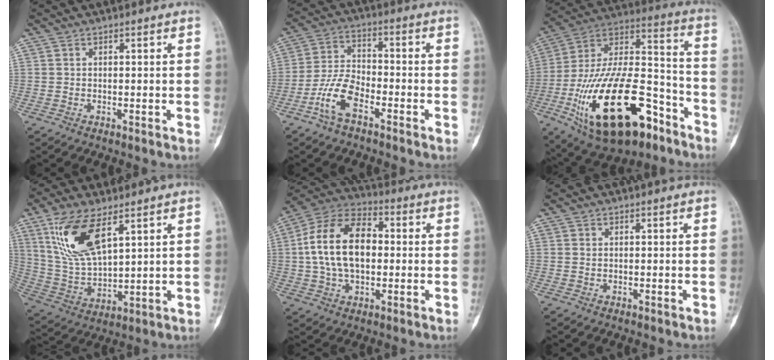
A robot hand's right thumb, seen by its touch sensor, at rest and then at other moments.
{"total": 8.5, "force": [-4.6, 4.0, 5.9], "torque": [-0.118, 0.029, -0.096]}
{"total": 31.2, "force": [-14.4, 14.9, 23.4], "torque": [-0.443, 0.065, -0.234]}
{"total": 14.5, "force": [7.3, 6.1, 11.0], "torque": [-0.210, -0.027, 0.153]}
{"total": 17.1, "force": [1.1, 10.6, 13.4], "torque": [-0.235, 0.028, 0.014]}
{"total": 0.6, "force": [0.2, 0.5, 0.4], "torque": [-0.004, 0.001, 0.005]}